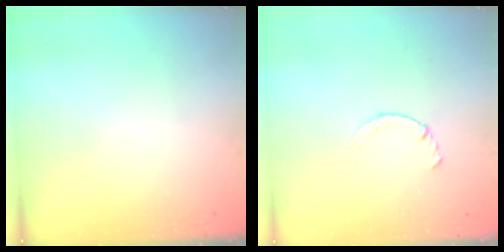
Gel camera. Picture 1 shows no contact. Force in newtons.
{"total": 1.8, "press": 1.7, "slide": 0.3}